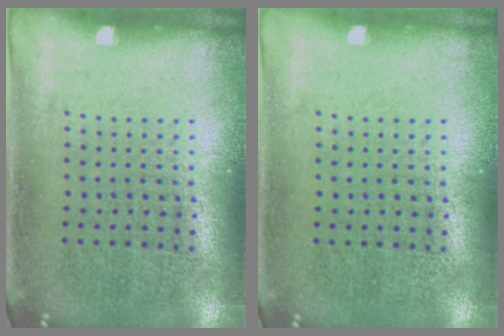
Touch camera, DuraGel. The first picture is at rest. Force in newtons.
{"total": 0.0}